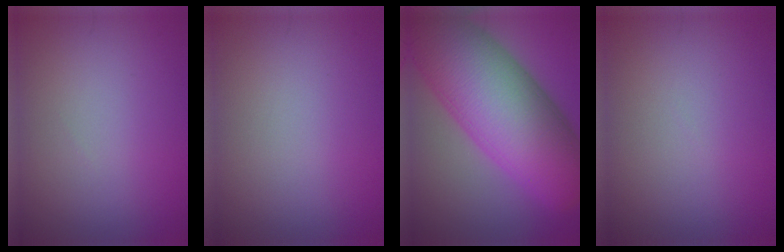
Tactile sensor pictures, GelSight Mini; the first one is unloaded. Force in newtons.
{"total": 0.0}
{"total": 16.0, "press": 16.0, "slide": 0.6}
{"total": 0.0}